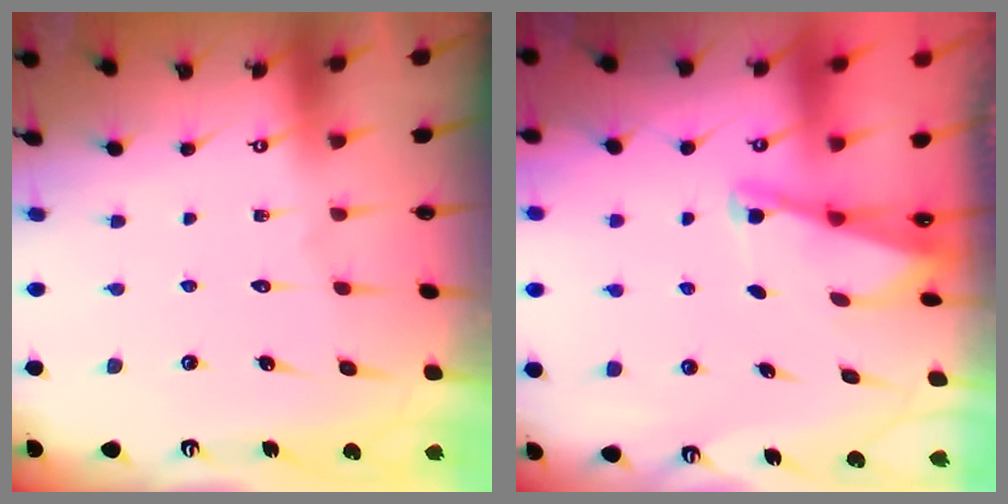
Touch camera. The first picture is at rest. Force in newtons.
{"total": 2.1, "press": 2.0, "slide": 0.3}